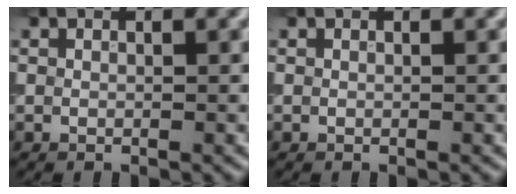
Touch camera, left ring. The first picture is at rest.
{"total": 0.0}